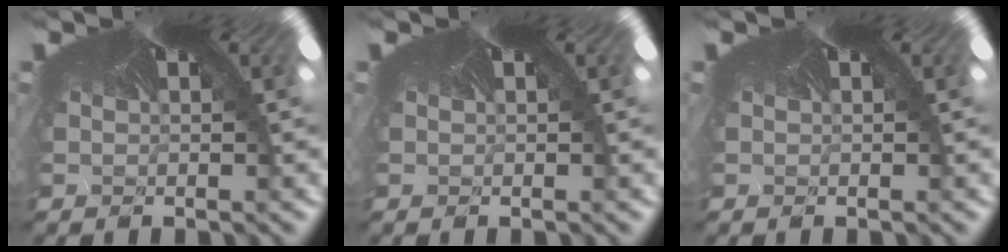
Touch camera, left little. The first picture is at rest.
{"total": 0.0}
{"total": 0.0}